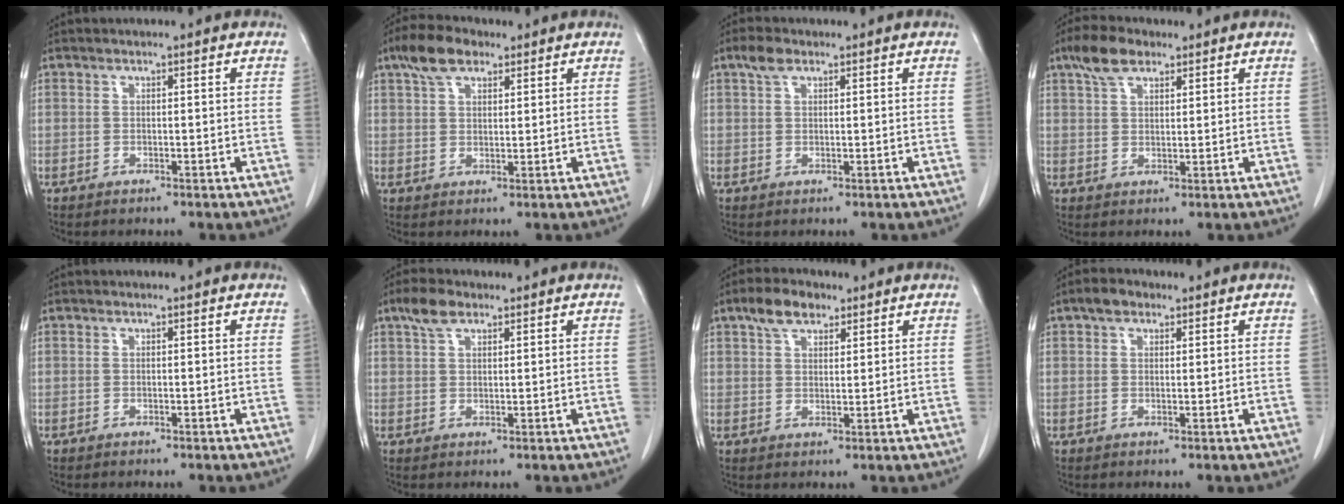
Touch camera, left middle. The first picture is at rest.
{"total": 6.4, "force": [4.1, 3.1, 3.8], "torque": [-0.077, 0.021, 0.077]}
{"total": 2.5, "force": [1.5, 1.3, 1.4], "torque": [-0.033, 0.012, 0.031]}
{"total": 5.7, "force": [3.8, 2.7, 3.3], "torque": [-0.069, 0.016, 0.073]}
{"total": 0.0}
{"total": 3.9, "force": [2.6, 1.9, 2.3], "torque": [-0.051, 0.013, 0.051]}
{"total": 5.6, "force": [3.7, 2.8, 3.2], "torque": [-0.061, 0.015, 0.069]}
{"total": 2.9, "force": [1.8, 1.8, 1.5], "torque": [-0.031, 0.011, 0.029]}